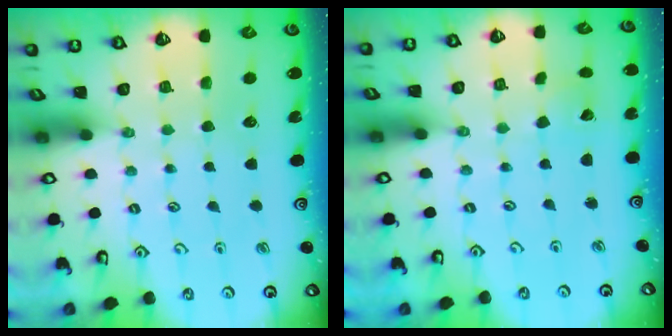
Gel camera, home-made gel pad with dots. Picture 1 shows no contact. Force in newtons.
{"total": 3.9, "press": 3.9, "slide": 0.3}